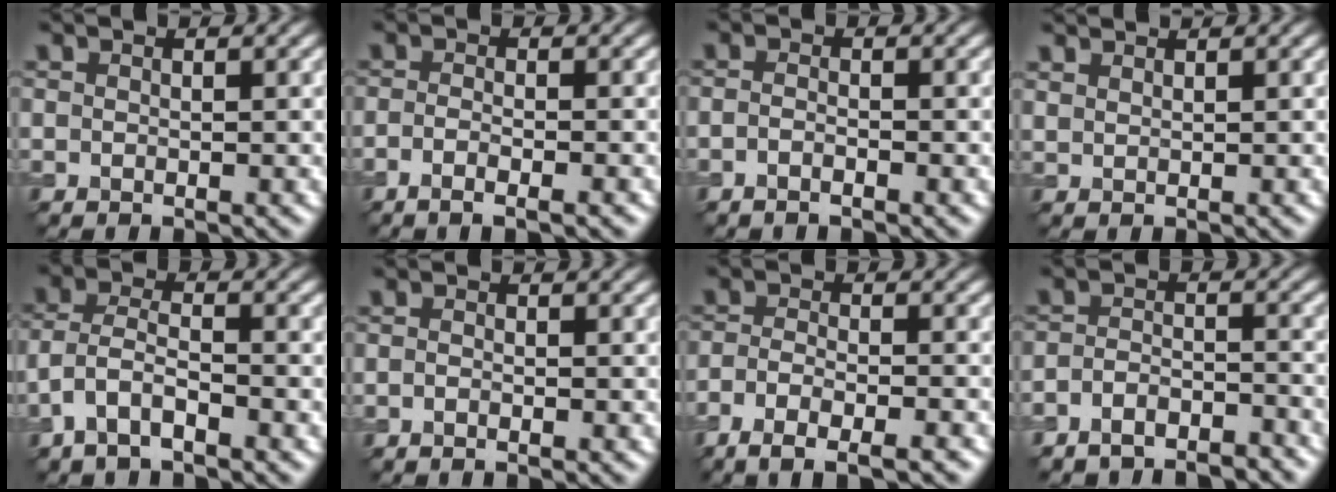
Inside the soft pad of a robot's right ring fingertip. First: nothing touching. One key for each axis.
{"total": 2.6, "fx": -1.4, "fy": 0.7, "fz": 2.1, "tx": -0.031, "ty": -0.004, "tz": -0.027}
{"total": 1.1, "fx": -0.6, "fy": 0.3, "fz": 0.8, "tx": -0.017, "ty": -0.001, "tz": -0.014}
{"total": 1.4, "fx": 1.4, "fy": 0.2, "fz": 0.2, "tx": -0.010, "ty": 0.001, "tz": 0.027}
{"total": 3.4, "fx": -2.0, "fy": 1.3, "fz": 2.5, "tx": -0.055, "ty": 0.006, "tz": -0.046}
{"total": 0.6, "fx": -0.3, "fy": 0.2, "fz": 0.4, "tx": -0.008, "ty": -0.003, "tz": -0.007}
{"total": 5.7, "fx": -3.8, "fy": 1.5, "fz": 3.9, "tx": -0.066, "ty": -0.009, "tz": -0.068}
{"total": 4.7, "fx": -4.2, "fy": 1.5, "fz": 1.4, "tx": -0.024, "ty": -0.009, "tz": -0.070}